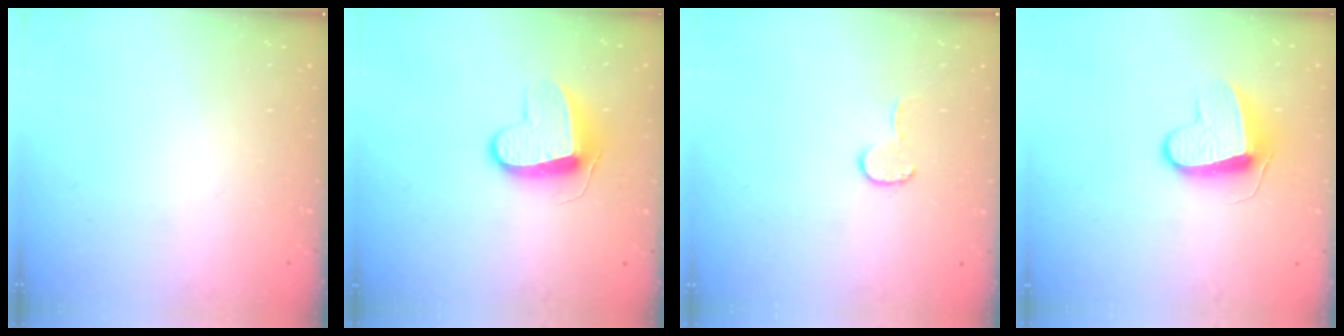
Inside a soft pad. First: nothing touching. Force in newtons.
{"total": 10.2, "press": 10.2, "slide": 0.3}
{"total": 6.4, "press": 6.4, "slide": 0.6}
{"total": 9.3, "press": 9.3, "slide": 0.5}